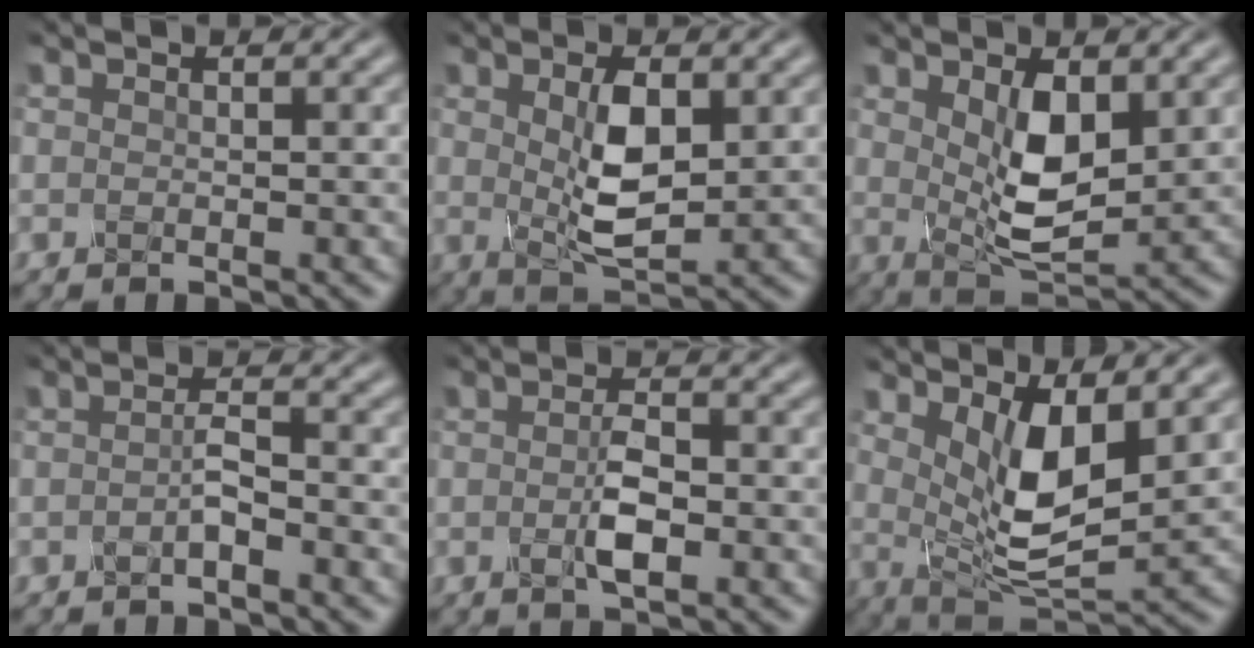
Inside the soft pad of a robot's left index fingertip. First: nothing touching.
{"total": 4.6, "force": [0.8, 1.8, 4.2], "torque": [-0.084, 0.000, 0.017]}
{"total": 5.0, "force": [1.2, 2.2, 4.4], "torque": [-0.086, -0.005, 0.027]}
{"total": 1.3, "force": [-0.7, 0.0, 1.1], "torque": [-0.024, 0.007, -0.018]}
{"total": 2.3, "force": [-0.4, 0.6, 2.2], "torque": [-0.047, 0.002, -0.010]}
{"total": 6.0, "force": [2.1, 2.2, 5.2], "torque": [-0.101, -0.017, 0.043]}